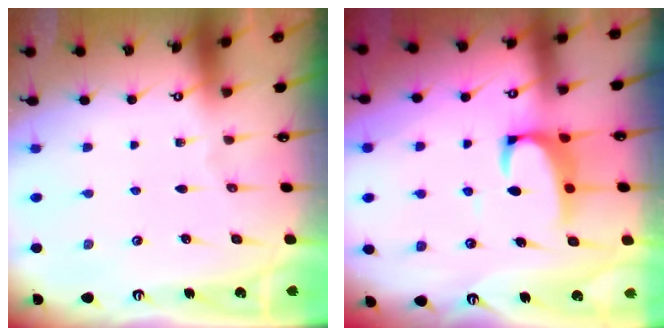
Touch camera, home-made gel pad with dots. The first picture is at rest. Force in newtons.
{"total": 3.0, "press": 2.8, "slide": 1.0}